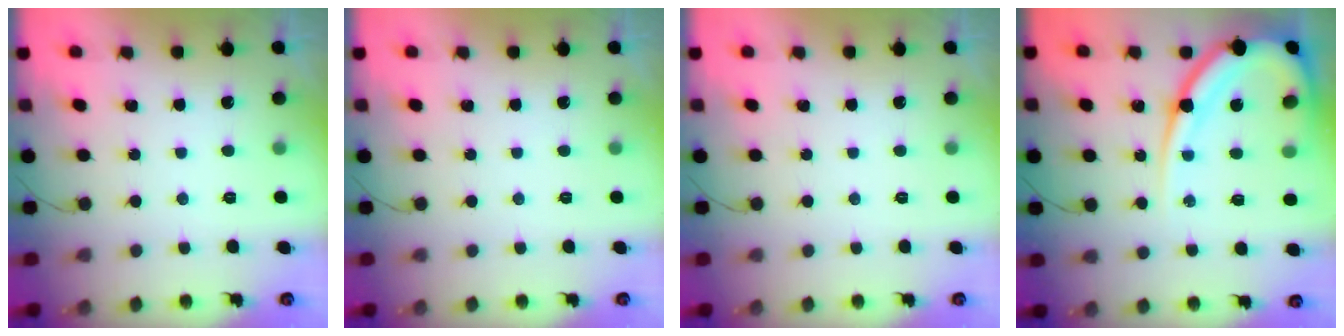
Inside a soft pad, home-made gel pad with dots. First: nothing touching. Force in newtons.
{"total": 0.0}
{"total": 0.0}
{"total": 16.8, "press": 16.7, "slide": 1.8}